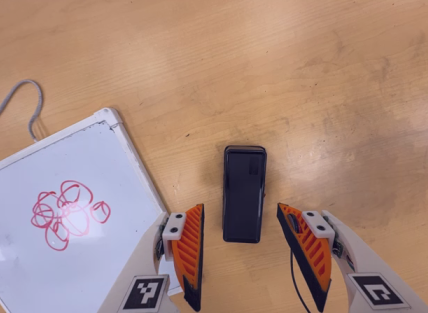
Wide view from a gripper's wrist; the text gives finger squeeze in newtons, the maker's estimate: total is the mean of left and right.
{"total": 0.0}